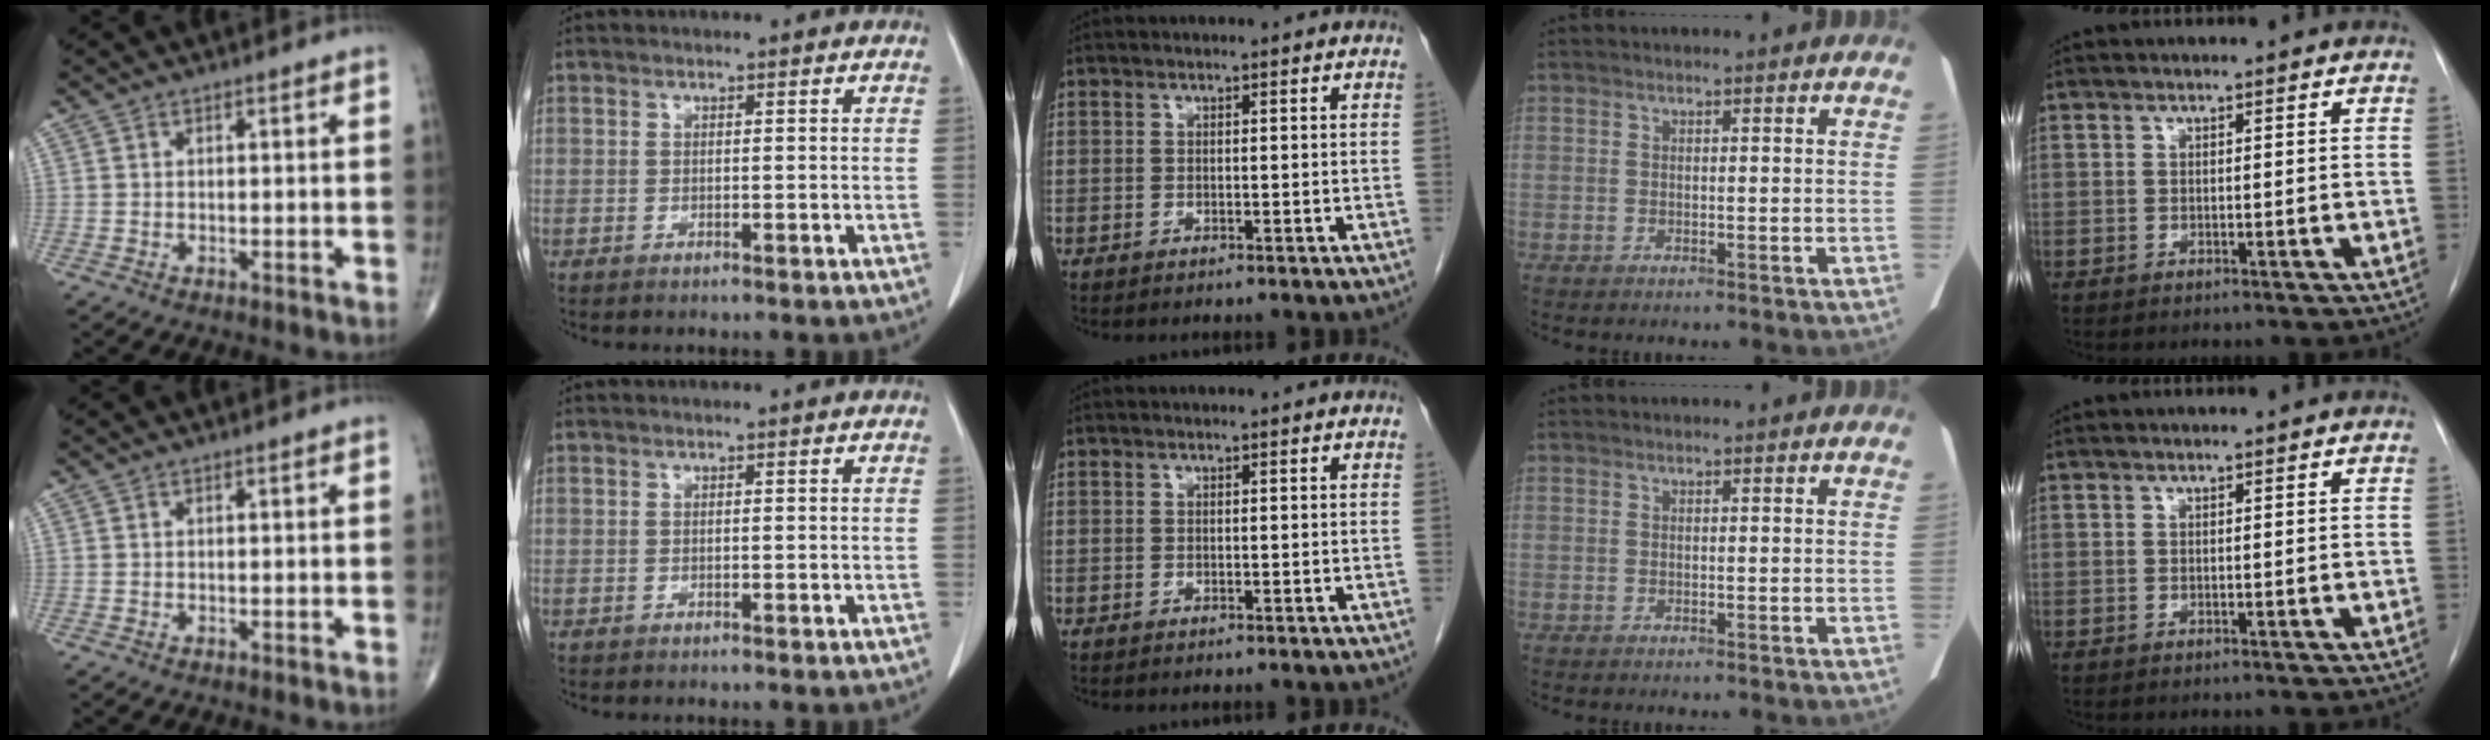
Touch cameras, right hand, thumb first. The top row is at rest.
{}